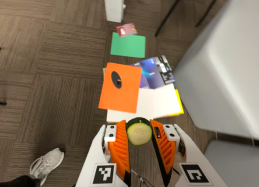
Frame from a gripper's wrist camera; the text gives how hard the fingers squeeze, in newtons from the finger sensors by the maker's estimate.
{"total": 8.9, "left": 8.9, "right": 8.9}